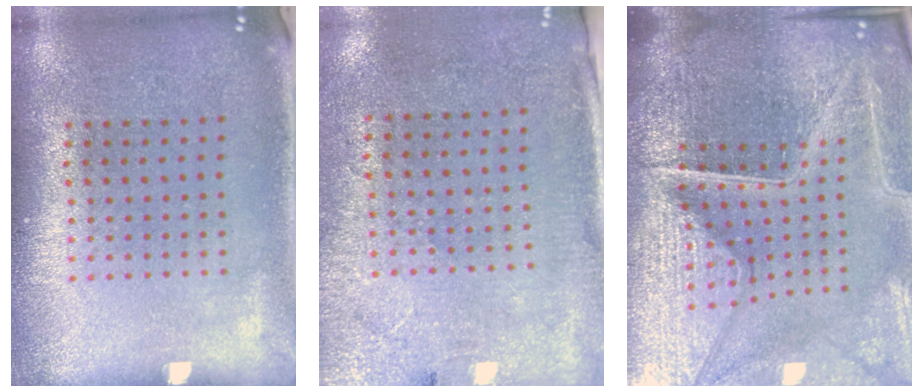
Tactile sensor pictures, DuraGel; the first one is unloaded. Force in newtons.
{"total": 2.6, "press": 2.2, "slide": 1.4}
{"total": 6.3, "press": 5.7, "slide": 2.6}